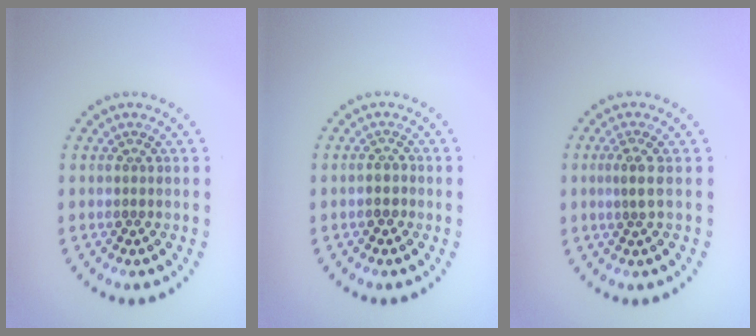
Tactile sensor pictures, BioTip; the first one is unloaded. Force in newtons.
{"total": 1.2, "press": 1.1, "slide": 0.5}
{"total": 1.7, "press": 1.3, "slide": 1.1}